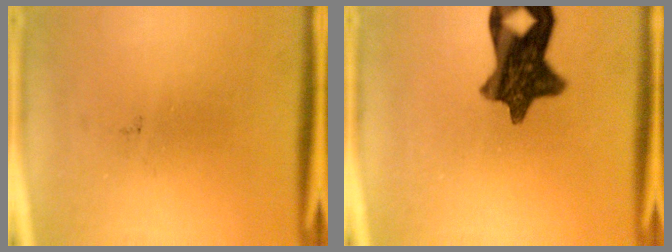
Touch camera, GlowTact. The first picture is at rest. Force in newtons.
{"total": 11.0}